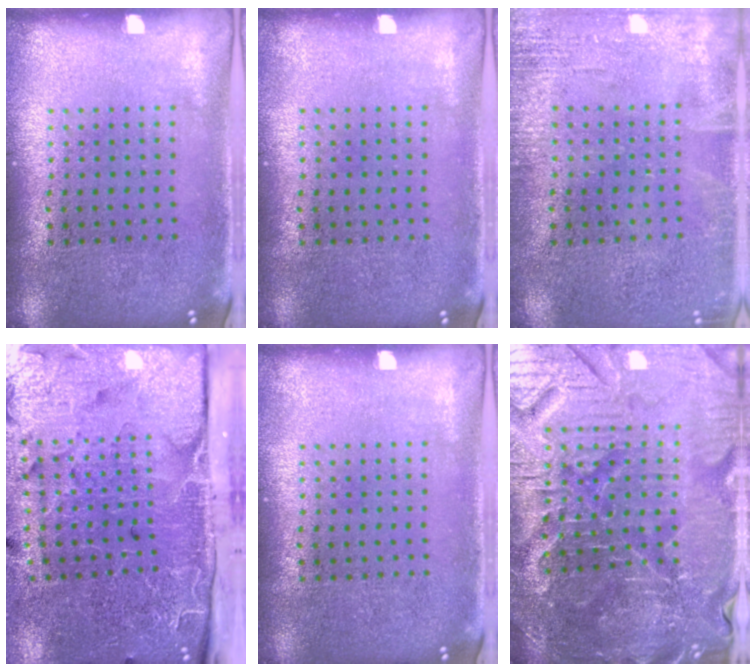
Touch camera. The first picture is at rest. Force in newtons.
{"total": 0.0}
{"total": 2.2, "press": 2.2, "slide": 0.3}
{"total": 5.0, "press": 3.9, "slide": 3.1}
{"total": 0.0}
{"total": 5.3, "press": 5.1, "slide": 1.4}